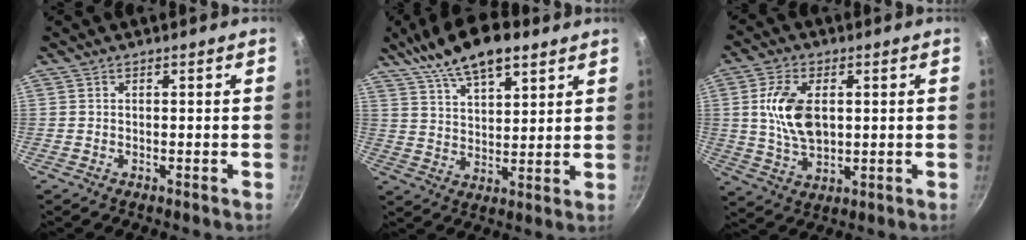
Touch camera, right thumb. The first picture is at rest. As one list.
[{"total": 14.9, "force": [9.9, 5.9, 9.4], "torque": [-0.138, -0.020, 0.172]}, {"total": 10.9, "force": [1.6, 6.3, 8.7], "torque": [-0.154, -0.006, 0.032]}]